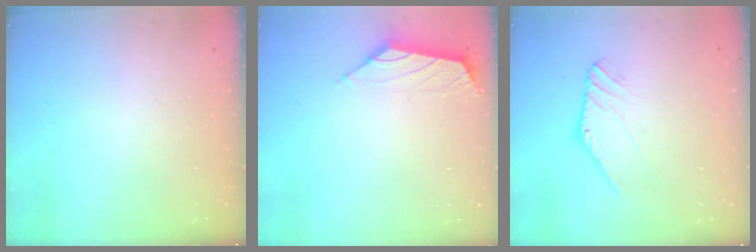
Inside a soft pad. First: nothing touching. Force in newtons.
{"total": 1.6, "press": 1.5, "slide": 0.7}
{"total": 0.9, "press": 0.9, "slide": 0.1}